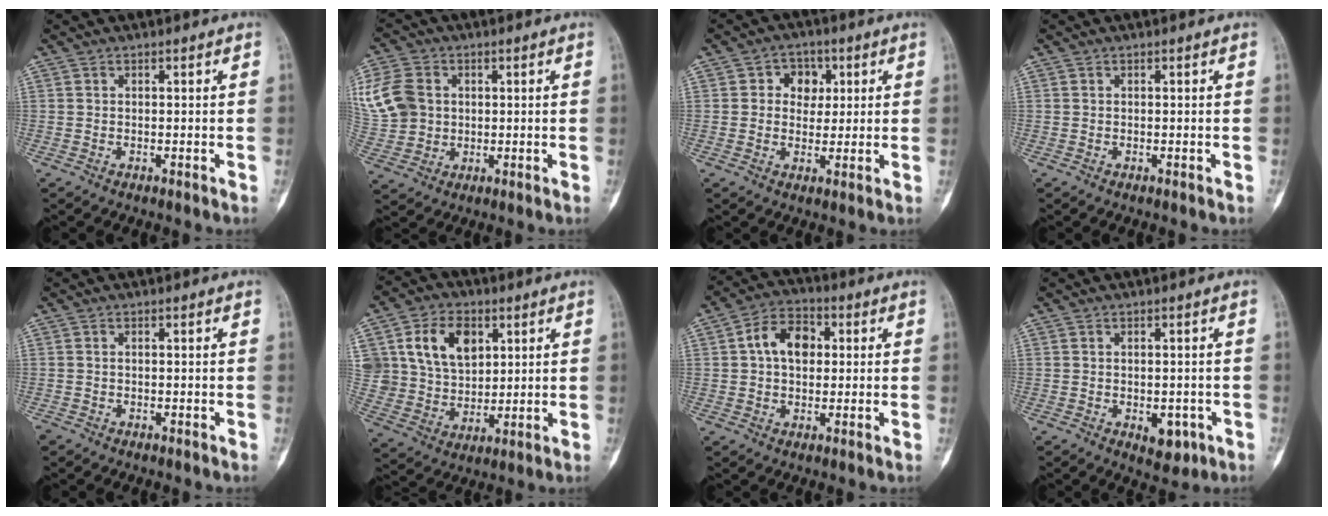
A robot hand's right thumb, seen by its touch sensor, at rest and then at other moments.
{"total": 13.4, "force": [2.7, 11.0, 7.1], "torque": [-0.153, 0.010, 0.058]}
{"total": 5.8, "force": [1.5, 4.8, 2.9], "torque": [-0.004, 0.001, 0.017]}
{"total": 0.0}
{"total": 0.6, "force": [-0.5, 0.4, 0.1], "torque": [0.003, 0.001, -0.012]}
{"total": 13.9, "force": [5.1, 10.1, 8.1], "torque": [-0.112, -0.012, 0.104]}
{"total": 9.1, "force": [1.5, 6.2, 6.4], "torque": [-0.090, 0.017, 0.018]}
{"total": 4.8, "force": [-1.7, 2.9, 3.5], "torque": [-0.025, 0.004, -0.011]}